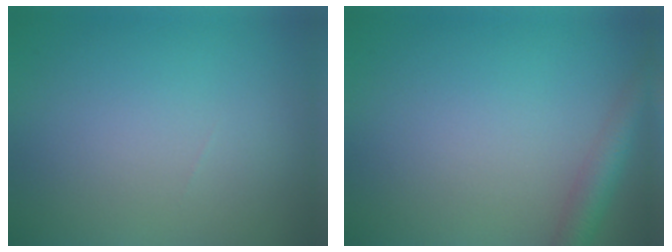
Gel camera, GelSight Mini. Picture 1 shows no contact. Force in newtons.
{"total": 3.0, "press": 3.0, "slide": 0.1}